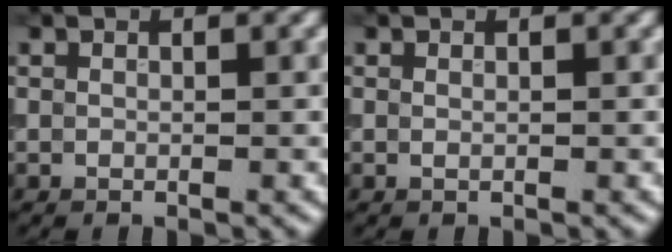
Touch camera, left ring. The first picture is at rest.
{"total": 0.0}